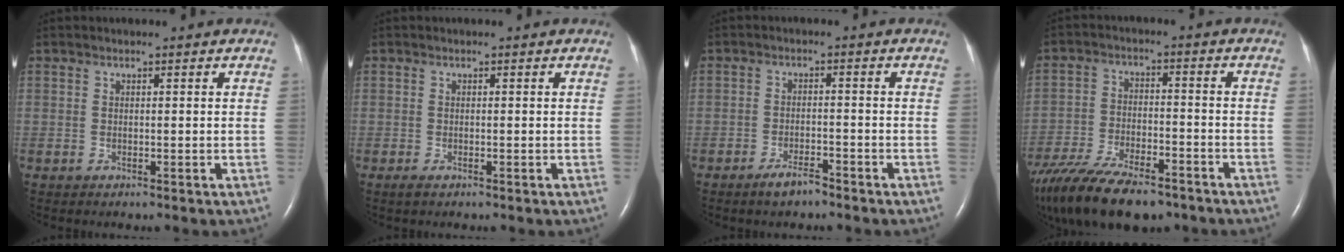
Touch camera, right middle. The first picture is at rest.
{"total": 0.8, "force": [-0.5, 0.2, 0.6], "torque": [-0.016, -0.003, -0.008]}
{"total": 3.2, "force": [-2.6, 0.8, 1.7], "torque": [-0.038, -0.002, -0.045]}
{"total": 20.0, "force": [-15.1, 6.6, 11.3], "torque": [-0.240, -0.032, -0.245]}